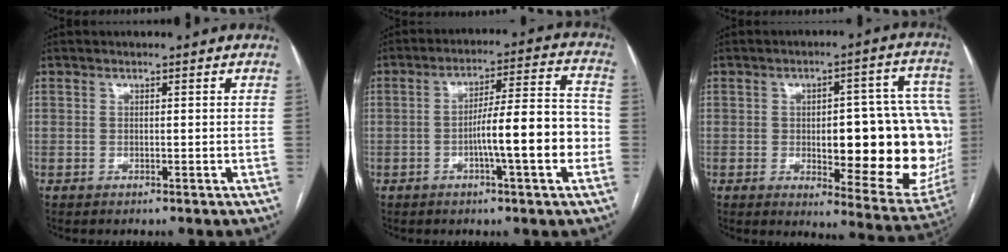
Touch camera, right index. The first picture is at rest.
{"total": 11.6, "force": [-2.8, 1.0, 11.2], "torque": [-0.172, 0.018, -0.045]}
{"total": 24.0, "force": [-1.6, 7.3, 22.8], "torque": [-0.200, 0.027, 0.005]}